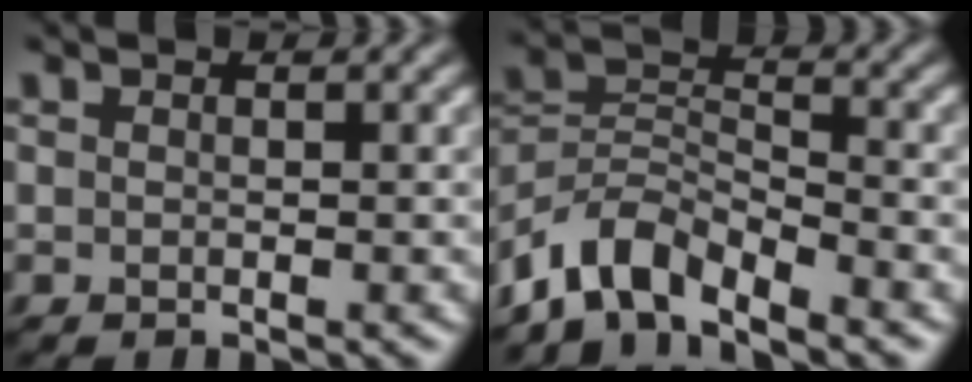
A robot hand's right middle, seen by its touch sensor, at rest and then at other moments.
{"total": 5.7, "force": [-4.6, 2.1, 2.6], "torque": [-0.043, 0.000, -0.100]}